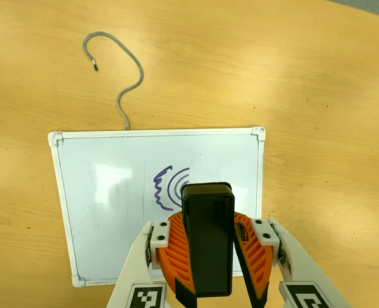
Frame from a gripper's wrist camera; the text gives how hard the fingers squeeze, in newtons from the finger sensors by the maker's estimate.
{"total": 13.5, "left": 12.4, "right": 14.7}